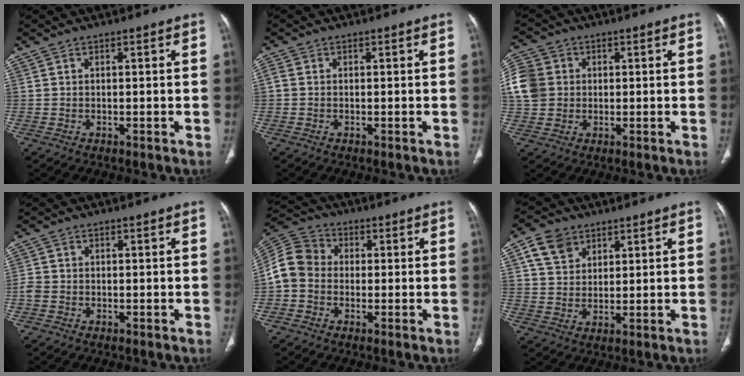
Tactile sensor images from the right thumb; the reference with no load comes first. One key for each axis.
{"total": 1.3, "fx": -0.3, "fy": 1.0, "fz": 0.7, "tx": -0.017, "ty": -0.001, "tz": -0.011}
{"total": 11.7, "fx": 1.1, "fy": 10.3, "fz": 5.4, "tx": -0.127, "ty": 0.024, "tz": 0.021}
{"total": 1.7, "fx": -0.7, "fy": 1.4, "fz": 0.7, "tx": -0.014, "ty": 0.002, "tz": -0.020}
{"total": 8.4, "fx": -0.9, "fy": 7.1, "fz": 4.3, "tx": -0.075, "ty": 0.029, "tz": -0.033}
{"total": 7.0, "fx": 3.7, "fy": 5.1, "fz": 3.0, "tx": -0.036, "ty": -0.011, "tz": 0.072}